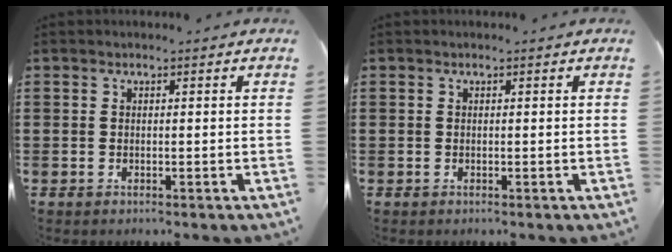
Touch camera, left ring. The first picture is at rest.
{"total": 0.0}